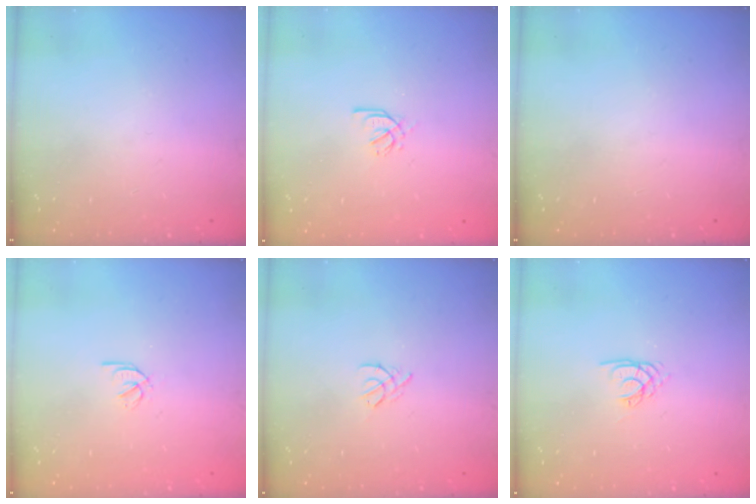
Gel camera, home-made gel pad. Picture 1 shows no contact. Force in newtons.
{"total": 1.7, "press": 1.6, "slide": 0.5}
{"total": 0.0}
{"total": 1.6, "press": 1.6, "slide": 0.3}
{"total": 2.0, "press": 1.9, "slide": 0.5}
{"total": 1.8, "press": 1.8, "slide": 0.2}